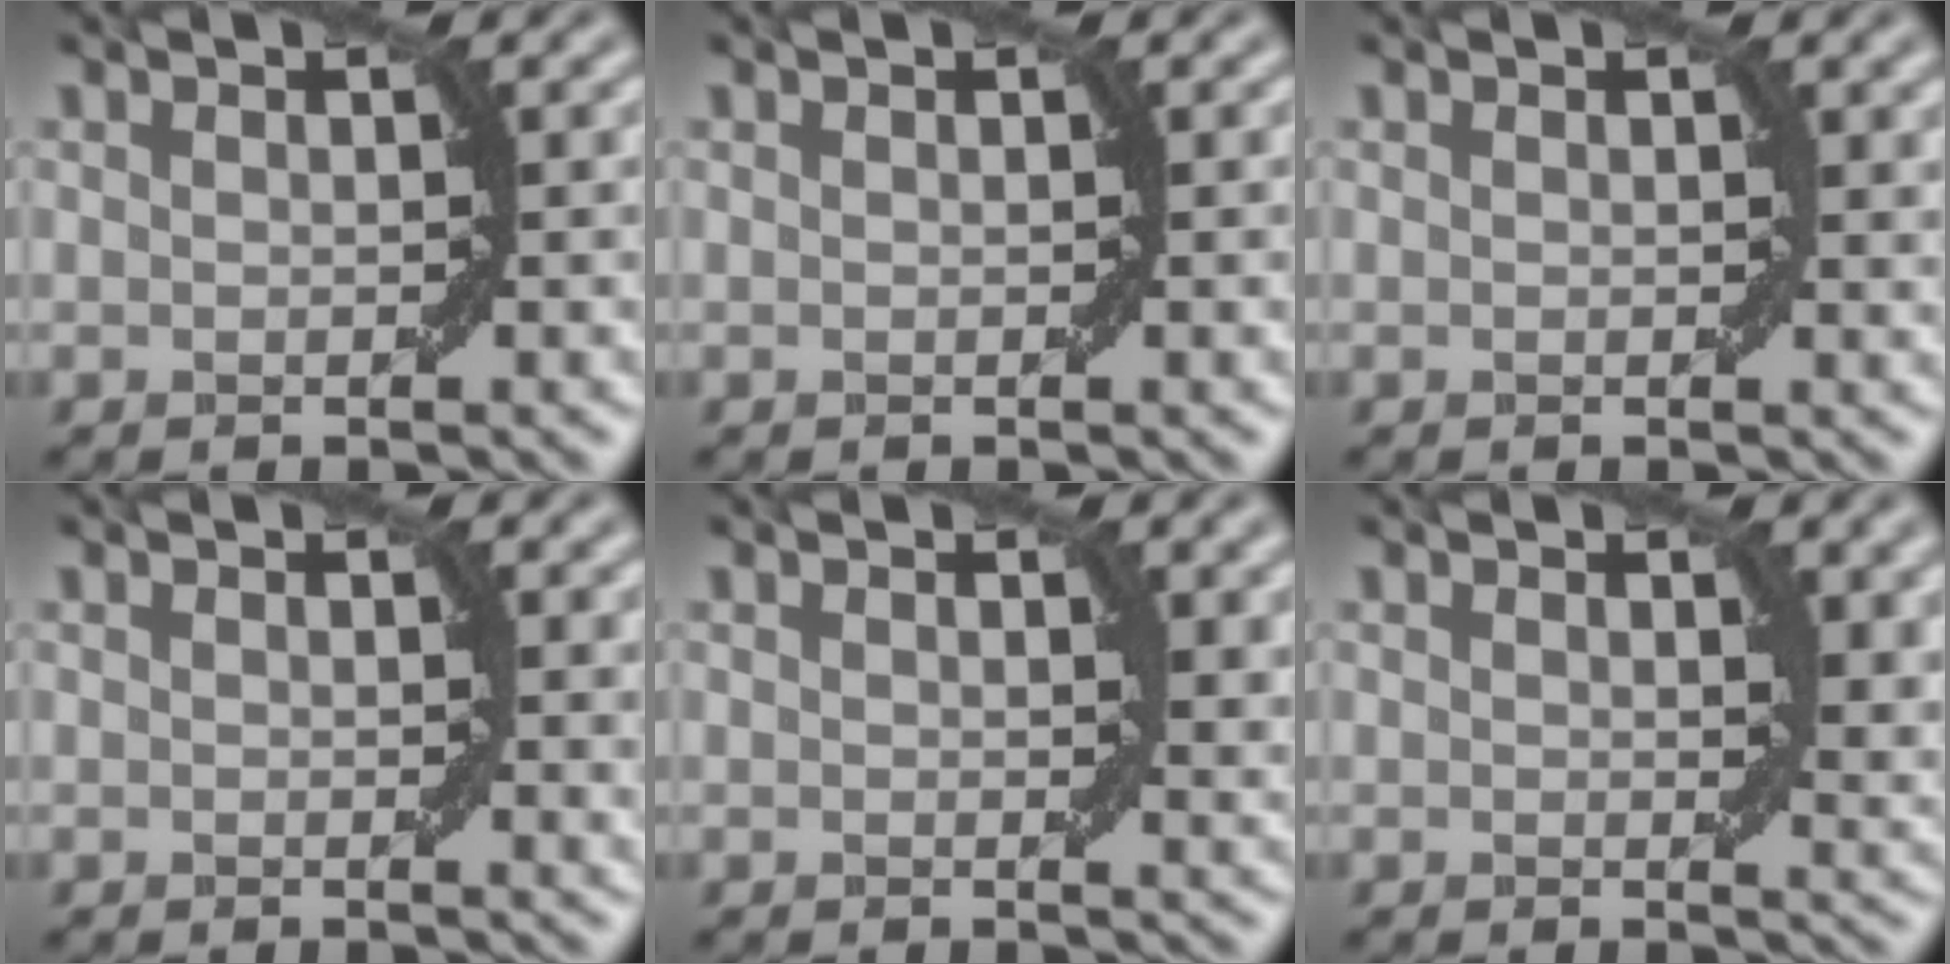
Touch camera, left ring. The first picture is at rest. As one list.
[{"total": 0.0}, {"total": 0.7, "force": [0.4, 0.4, 0.5], "torque": [-0.001, -0.004, 0.007]}, {"total": 1.1, "force": [0.5, 0.2, 1.0], "torque": [-0.007, -0.004, 0.007]}, {"total": 1.5, "force": [0.8, 0.6, 1.2], "torque": [-0.011, -0.006, 0.014]}, {"total": 2.7, "force": [1.1, 1.2, 2.1], "torque": [-0.024, -0.007, 0.019]}]